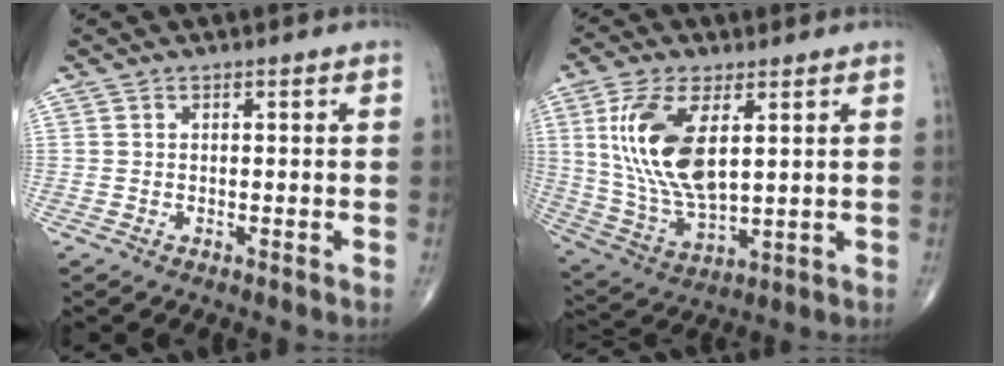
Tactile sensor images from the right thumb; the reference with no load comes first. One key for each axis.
{"total": 16.3, "fx": 4.2, "fy": 7.6, "fz": 13.8, "tx": -0.279, "ty": -0.018, "tz": 0.092}